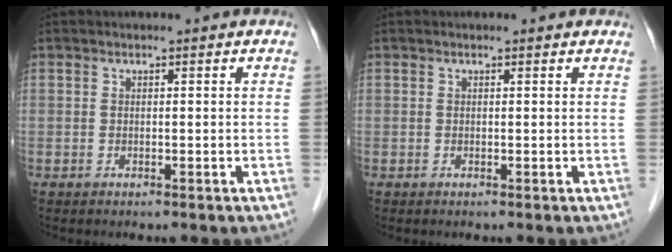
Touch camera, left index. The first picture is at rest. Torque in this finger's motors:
{"motor_torque": [0.14, -0.12, -0.07, -0.03]}